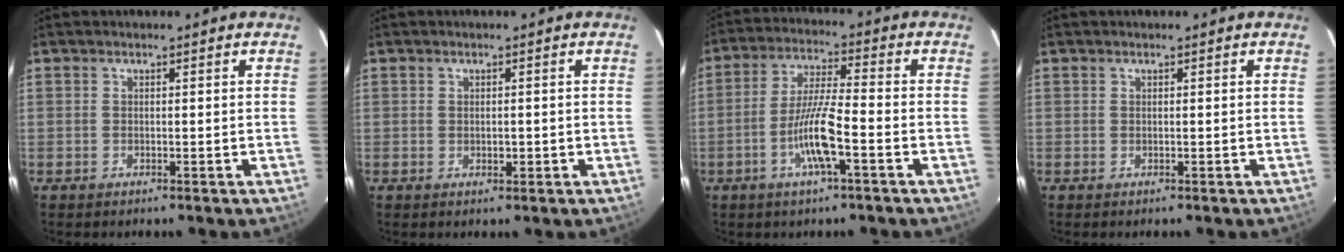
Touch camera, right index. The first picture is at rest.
{"total": 1.2, "force": [-0.3, 0.7, 1.0], "torque": [-0.016, 0.000, -0.002]}
{"total": 8.8, "force": [-3.3, 0.5, 8.2], "torque": [-0.160, 0.000, -0.065]}
{"total": 0.0}